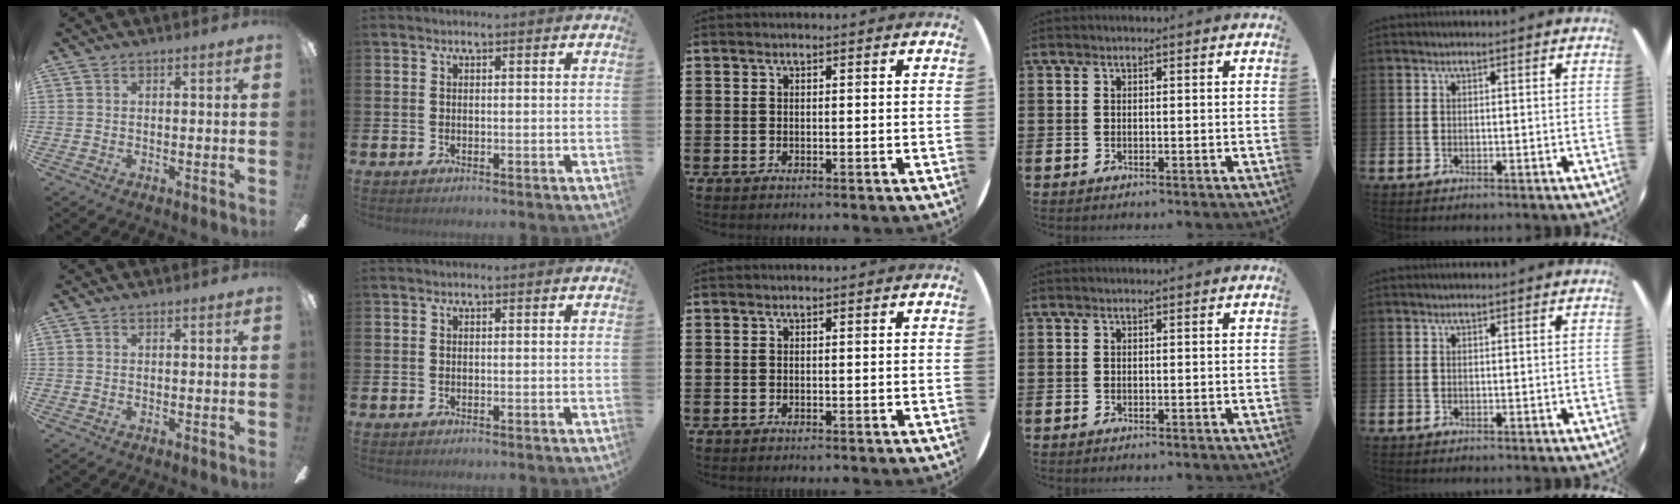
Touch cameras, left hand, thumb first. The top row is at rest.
{}